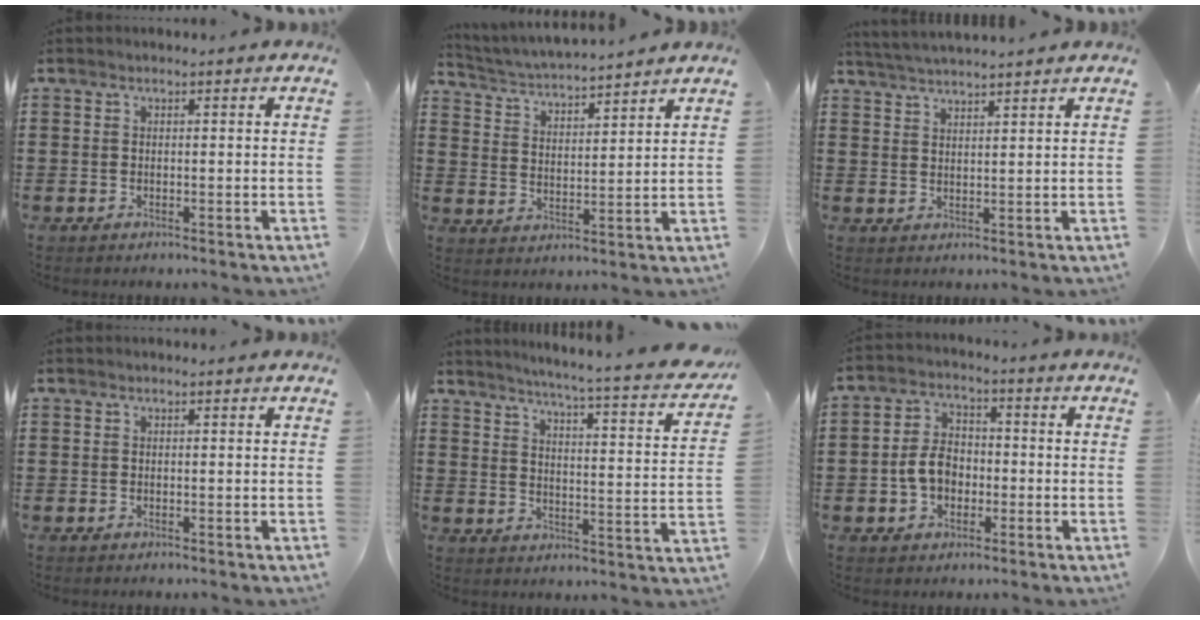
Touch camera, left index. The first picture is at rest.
{"total": 4.0, "force": [4.0, -0.4, 0.4], "torque": [-0.027, -0.028, 0.065]}
{"total": 3.0, "force": [2.9, -0.6, 0.2], "torque": [-0.014, -0.008, 0.054]}
{"total": 0.0}
{"total": 4.7, "force": [4.0, -1.0, 2.2], "torque": [-0.057, -0.044, 0.055]}
{"total": 5.8, "force": [-1.4, 4.3, 3.7], "torque": [-0.087, 0.008, -0.032]}